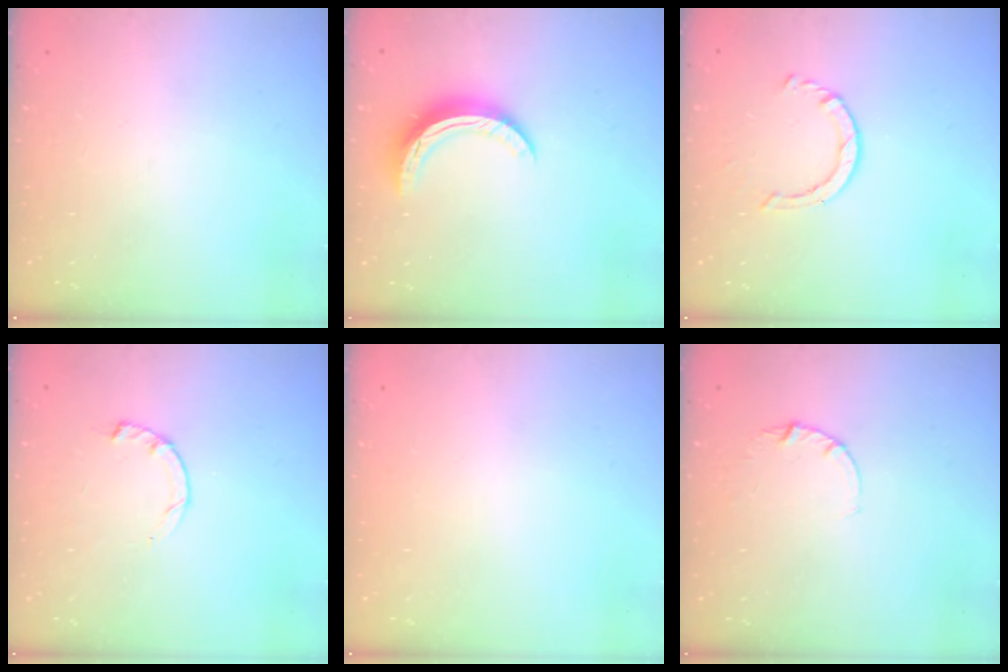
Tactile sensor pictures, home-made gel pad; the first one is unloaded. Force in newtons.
{"total": 9.4, "press": 9.4, "slide": 0.7}
{"total": 2.2, "press": 2.2, "slide": 0.4}
{"total": 2.3, "press": 2.3, "slide": 0.4}
{"total": 2.6, "press": 2.6, "slide": 0.2}
{"total": 2.8, "press": 2.8, "slide": 0.3}